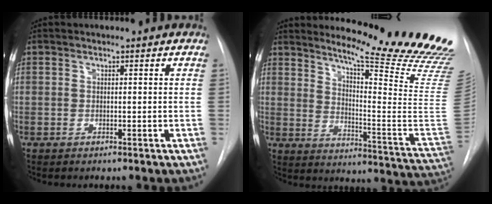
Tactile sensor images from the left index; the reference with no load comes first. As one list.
[{"total": 23.9, "force": [21.0, -1.2, 11.2], "torque": [-0.164, -0.158, 0.260]}]